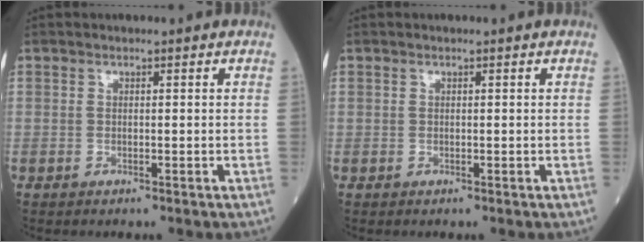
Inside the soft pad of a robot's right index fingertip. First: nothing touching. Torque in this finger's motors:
{"motor_torque": [-0.12, -0.13, 0.06, 0.00]}